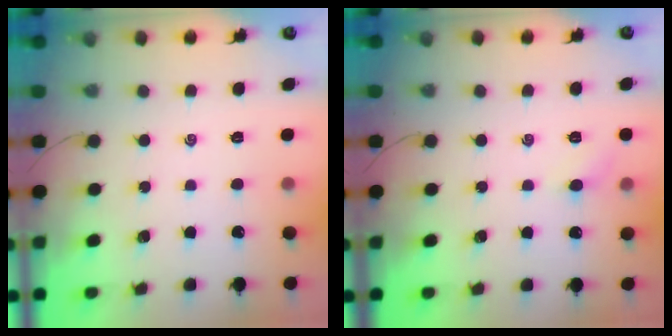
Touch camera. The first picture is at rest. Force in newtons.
{"total": 4.2, "press": 4.1, "slide": 1.2}